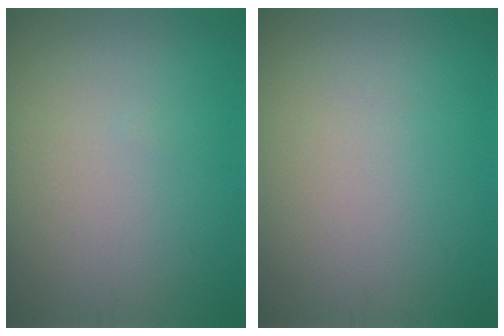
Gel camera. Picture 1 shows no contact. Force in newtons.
{"total": 0.0}